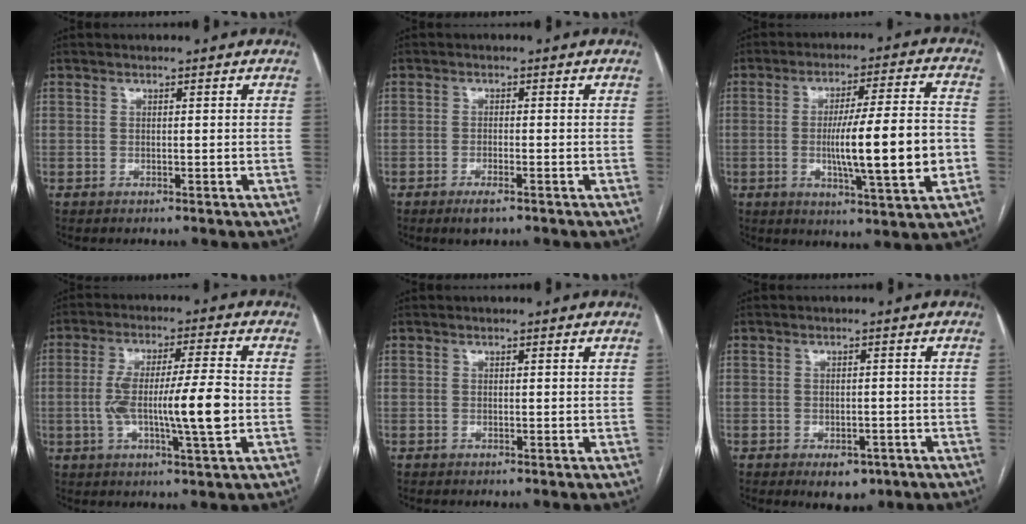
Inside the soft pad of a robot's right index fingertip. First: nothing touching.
{"total": 2.7, "force": [-1.8, 0.6, 1.9], "torque": [-0.036, -0.003, -0.029]}
{"total": 15.4, "force": [-2.4, 0.9, 15.2], "torque": [-0.242, -0.003, -0.037]}
{"total": 12.0, "force": [-1.6, 0.9, 11.9], "torque": [-0.216, 0.004, -0.028]}
{"total": 0.0}
{"total": 4.1, "force": [-2.4, 2.4, 2.3], "torque": [-0.023, 0.000, -0.021]}